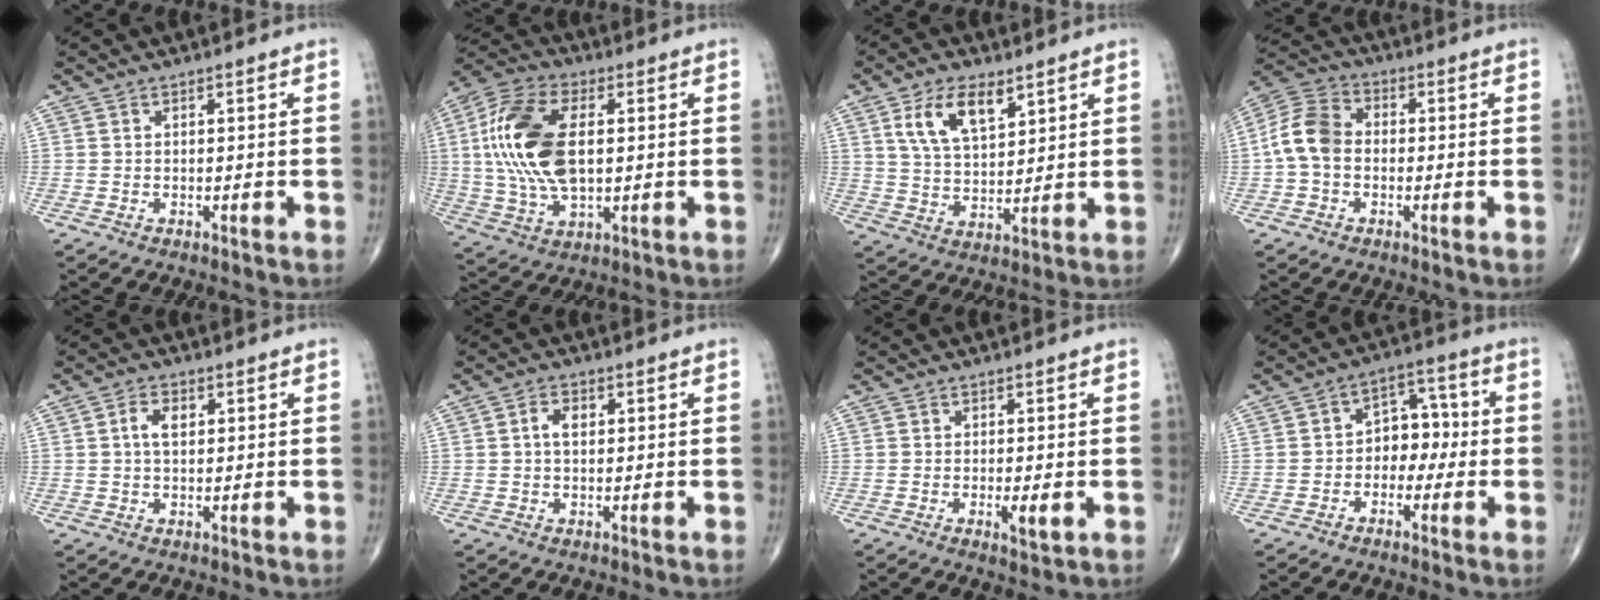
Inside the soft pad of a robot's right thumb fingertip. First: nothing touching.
{"total": 18.5, "force": [2.2, 9.8, 15.6], "torque": [-0.327, 0.001, 0.038]}
{"total": 10.1, "force": [5.2, 4.9, 7.2], "torque": [-0.120, -0.021, 0.103]}
{"total": 9.1, "force": [-0.9, 6.7, 6.2], "torque": [-0.117, 0.027, -0.032]}
{"total": 3.9, "force": [1.0, 2.3, 2.9], "torque": [-0.056, 0.004, 0.017]}
{"total": 3.2, "force": [0.7, 2.0, 2.4], "torque": [-0.043, 0.005, 0.011]}
{"total": 2.7, "force": [-0.6, 0.7, 2.6], "torque": [-0.044, -0.007, -0.009]}
{"total": 7.0, "force": [-1.0, 5.3, 4.4], "torque": [-0.024, 0.032, -0.031]}